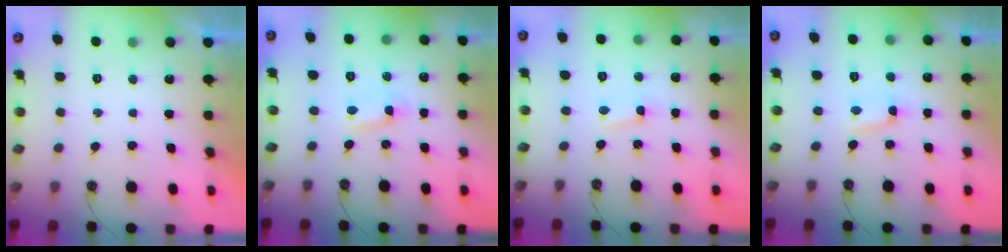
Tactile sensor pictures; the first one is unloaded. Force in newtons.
{"total": 1.6, "press": 1.5, "slide": 0.2}
{"total": 0.0}
{"total": 2.5, "press": 2.5, "slide": 0.3}